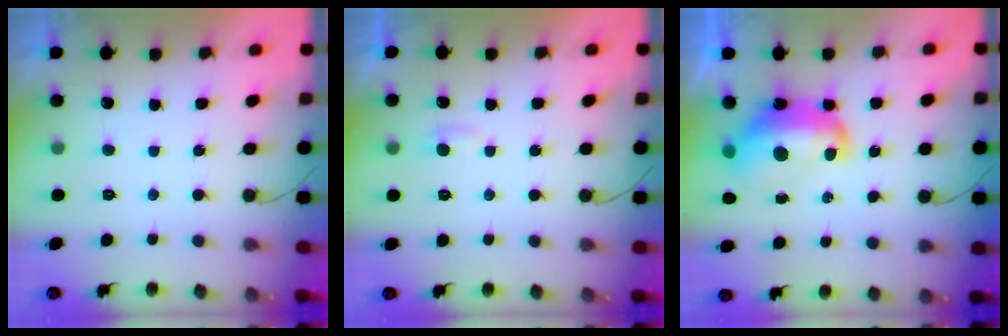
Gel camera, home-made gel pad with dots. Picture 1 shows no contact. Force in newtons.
{"total": 3.5, "press": 3.5, "slide": 0.4}
{"total": 14.9, "press": 14.9, "slide": 1.1}